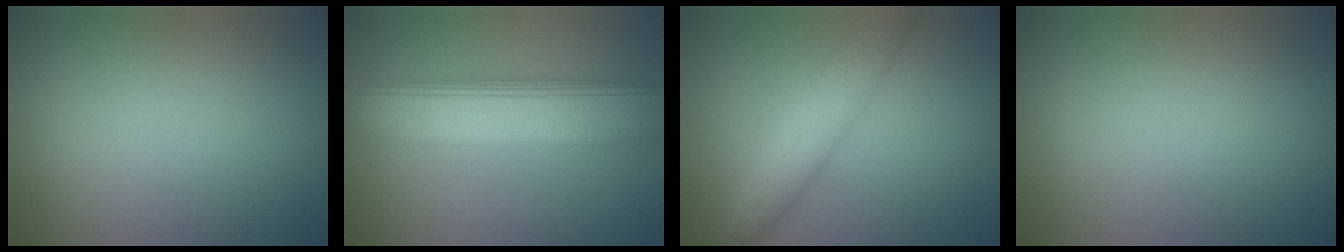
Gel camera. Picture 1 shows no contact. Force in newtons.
{"total": 9.1, "press": 9.1, "slide": 0.6}
{"total": 4.6, "press": 4.6, "slide": 0.2}
{"total": 0.0}